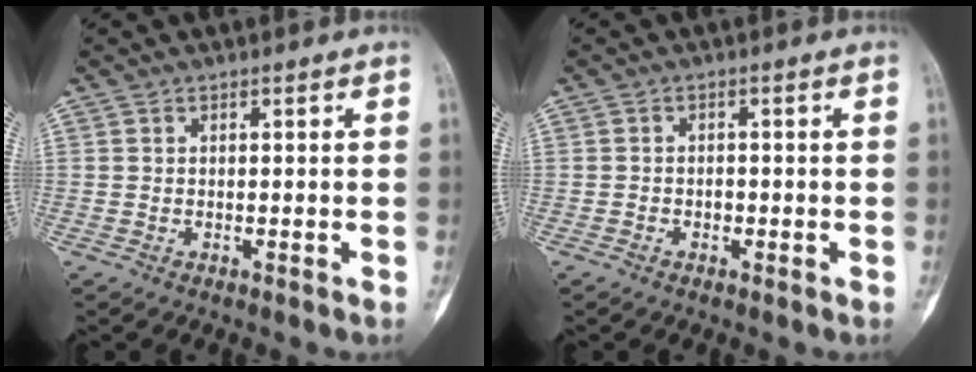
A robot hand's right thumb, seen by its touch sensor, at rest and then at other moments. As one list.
[{"total": 1.2, "force": [-0.4, 1.0, 0.5], "torque": [-0.001, 0.005, -0.008]}]